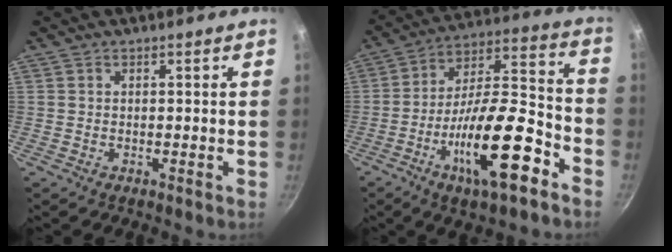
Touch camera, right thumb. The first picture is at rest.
{"total": 20.6, "force": [-9.2, 6.6, 17.2], "torque": [-0.263, 0.052, -0.157]}